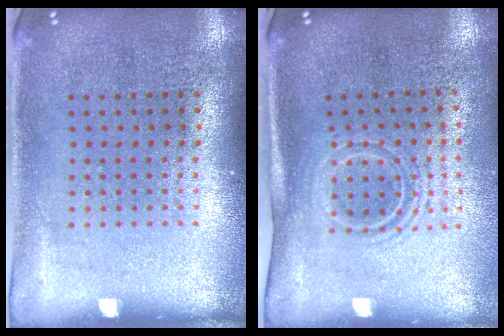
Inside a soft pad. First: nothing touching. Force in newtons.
{"total": 1.6, "press": 1.2, "slide": 1.1}